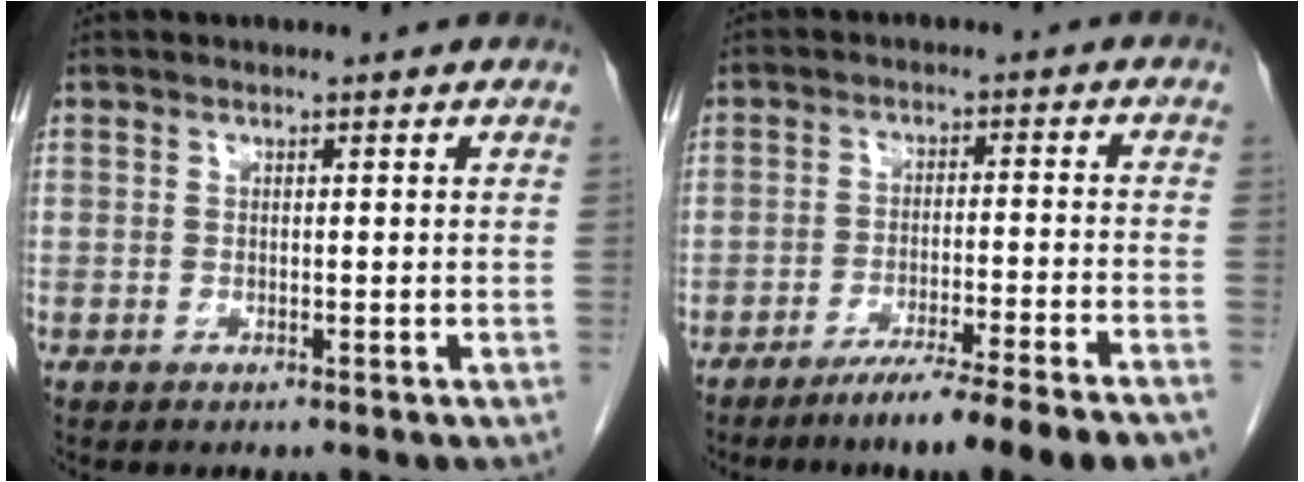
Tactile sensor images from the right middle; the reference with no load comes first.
{"total": 14.6, "force": [-11.5, -0.8, 9.0], "torque": [-0.093, -0.021, -0.170]}